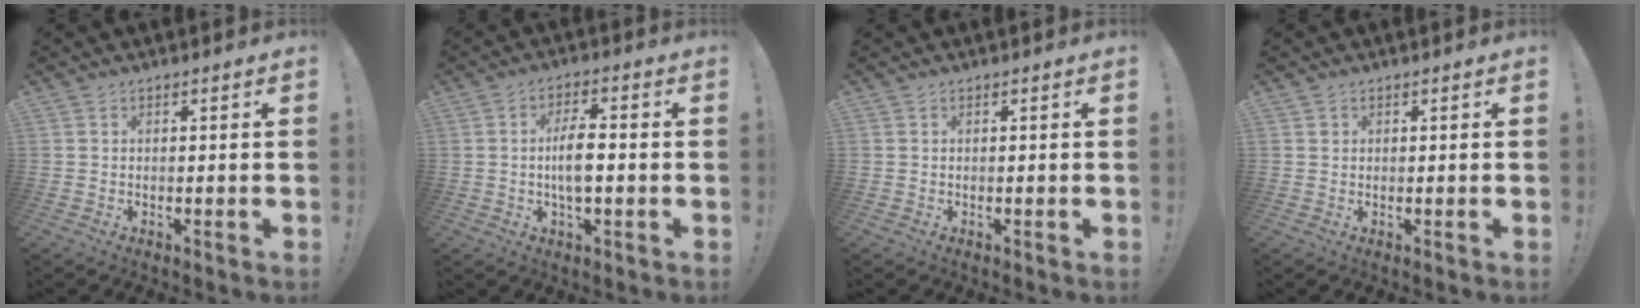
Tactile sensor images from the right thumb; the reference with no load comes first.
{"total": 7.8, "force": [-0.8, 4.2, 6.6], "torque": [-0.114, 0.006, -0.017]}
{"total": 0.0}
{"total": 1.0, "force": [0.5, 0.9, 0.1], "torque": [0.003, 0.001, 0.008]}